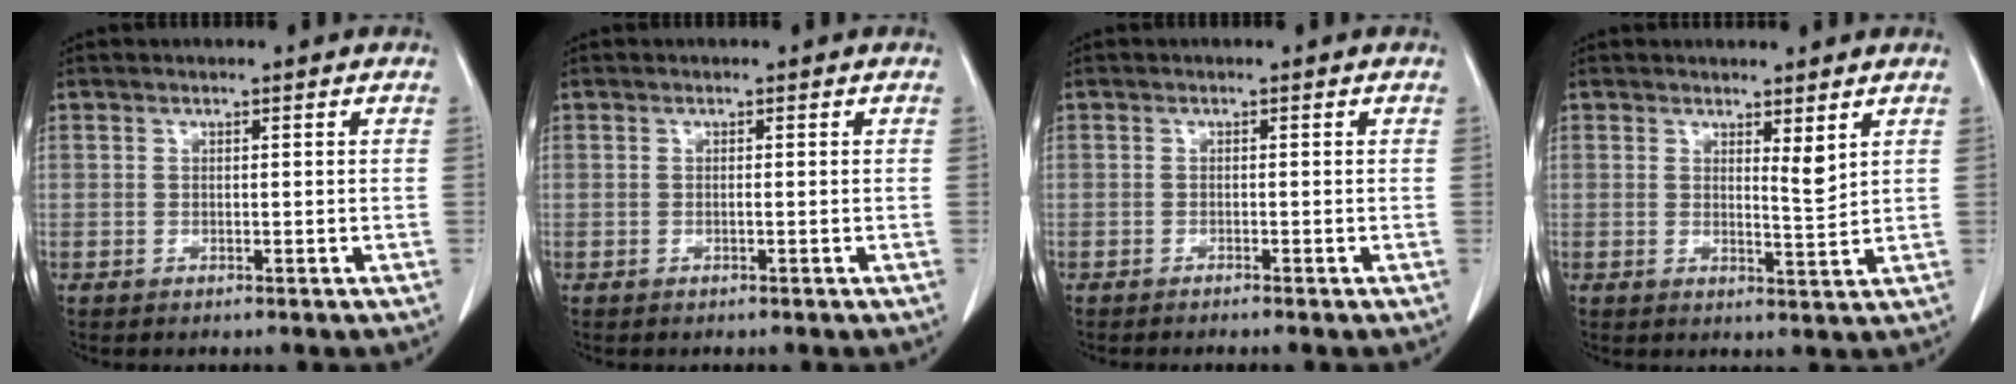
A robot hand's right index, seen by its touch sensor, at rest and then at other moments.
{"total": 0.0}
{"total": 1.6, "force": [-1.4, -0.3, 0.8], "torque": [-0.008, 0.003, -0.019]}
{"total": 2.8, "force": [1.7, 0.3, 2.2], "torque": [-0.039, -0.014, 0.031]}